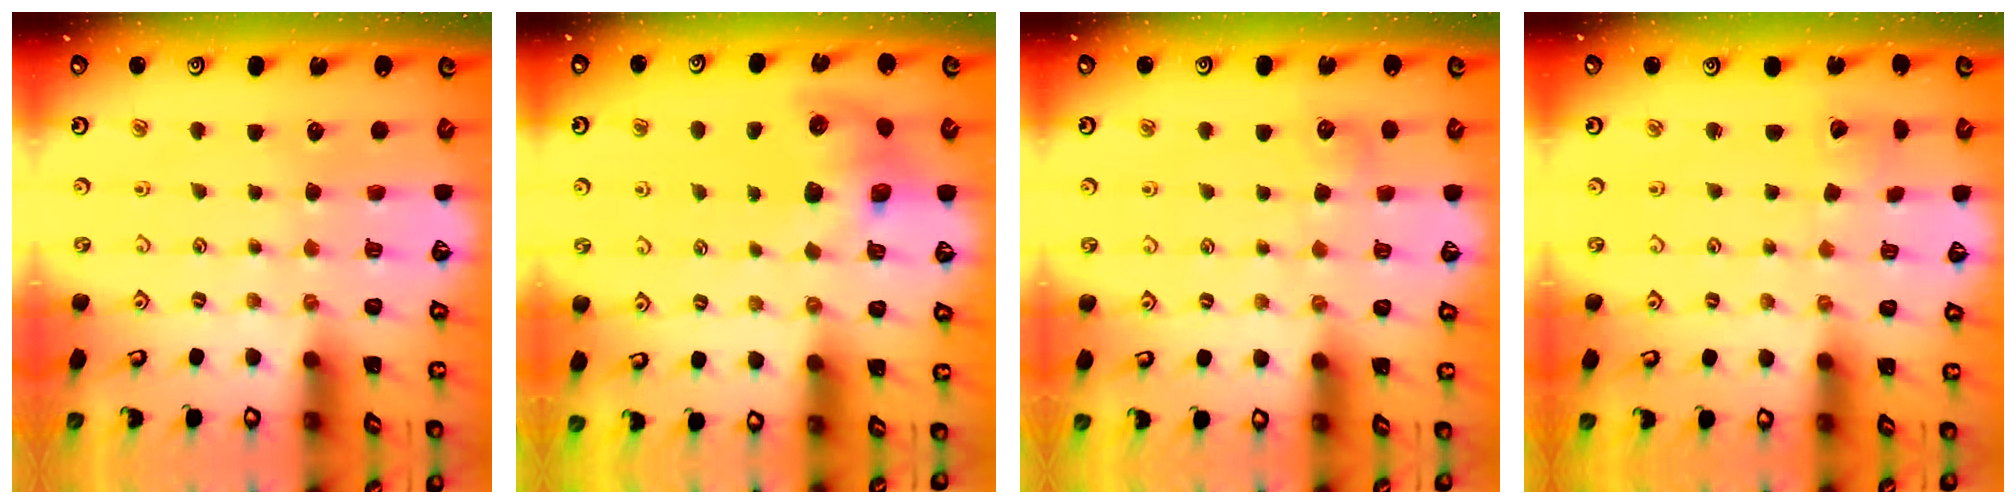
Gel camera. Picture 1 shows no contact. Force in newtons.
{"total": 8.7, "press": 8.6, "slide": 1.2}
{"total": 4.8, "press": 4.7, "slide": 0.4}
{"total": 2.6, "press": 2.6, "slide": 0.1}